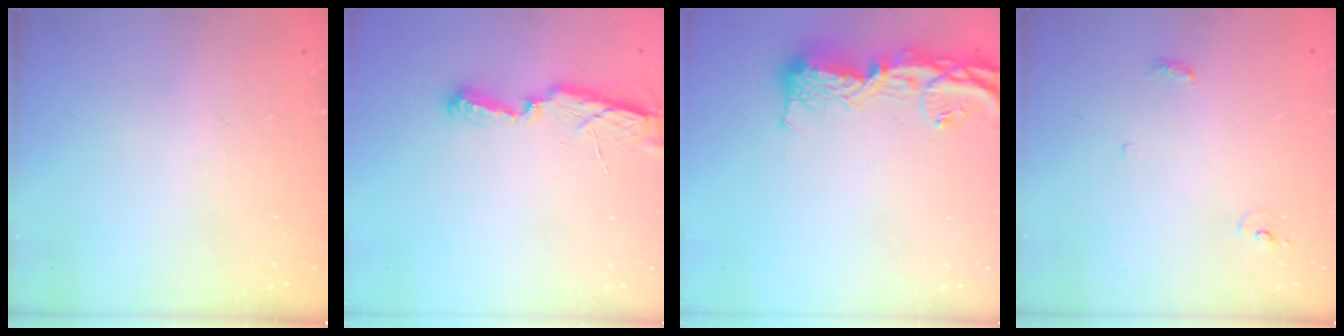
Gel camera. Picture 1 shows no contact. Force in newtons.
{"total": 6.7, "press": 6.7, "slide": 0.8}
{"total": 14.4, "press": 14.3, "slide": 1.5}
{"total": 3.4, "press": 3.4, "slide": 0.2}